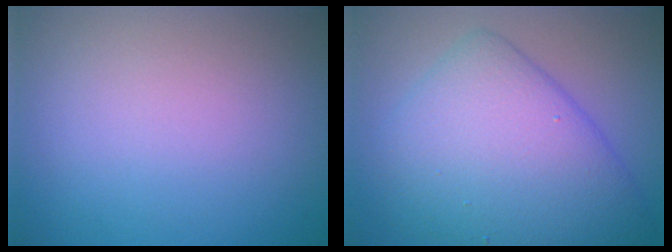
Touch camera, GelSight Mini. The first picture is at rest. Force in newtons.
{"total": 8.5, "press": 8.5, "slide": 0.4}